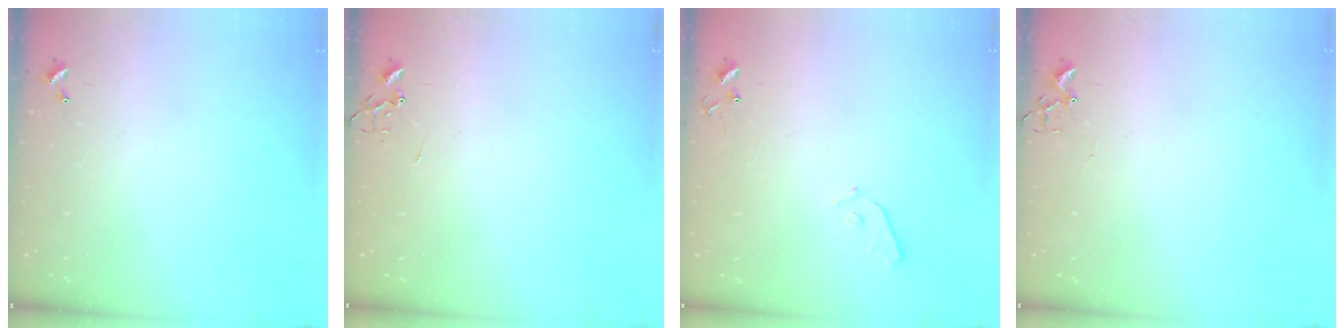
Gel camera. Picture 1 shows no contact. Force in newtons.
{"total": 0.0}
{"total": 4.9, "press": 4.9, "slide": 0.5}
{"total": 1.8, "press": 1.8, "slide": 0.2}